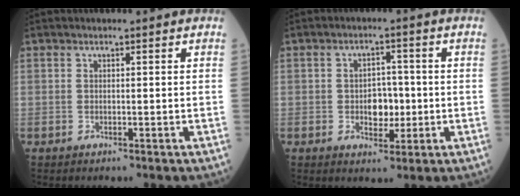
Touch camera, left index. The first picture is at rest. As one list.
[{"total": 4.5, "force": [-0.6, 2.9, 3.4], "torque": [-0.051, 0.008, -0.006]}]